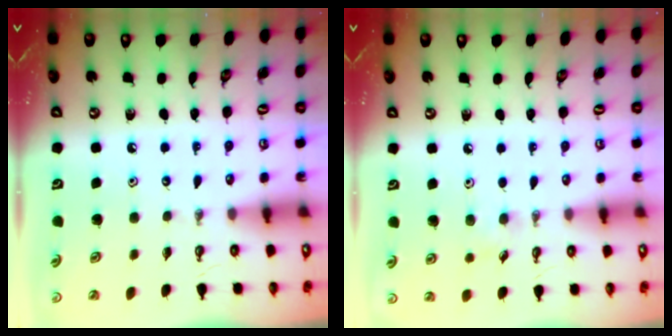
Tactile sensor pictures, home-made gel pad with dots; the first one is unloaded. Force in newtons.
{"total": 5.7, "press": 5.6, "slide": 1.5}